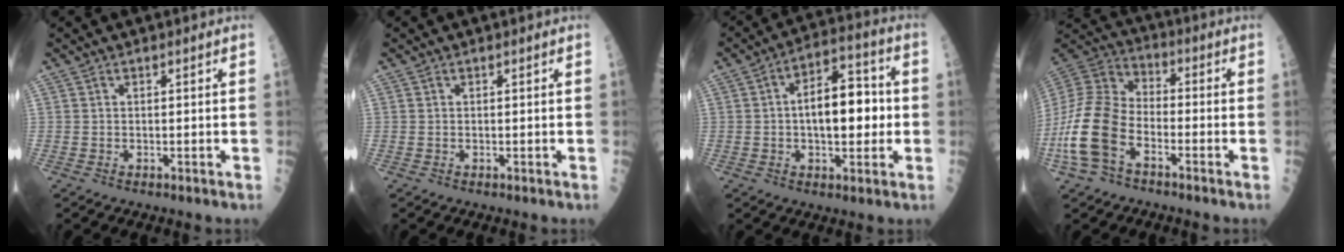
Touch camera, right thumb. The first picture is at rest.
{"total": 0.0}
{"total": 13.4, "force": [0.0, 6.7, 11.6], "torque": [-0.145, 0.025, -0.006]}
{"total": 15.7, "force": [-5.8, 9.2, 11.4], "torque": [-0.238, 0.038, -0.122]}